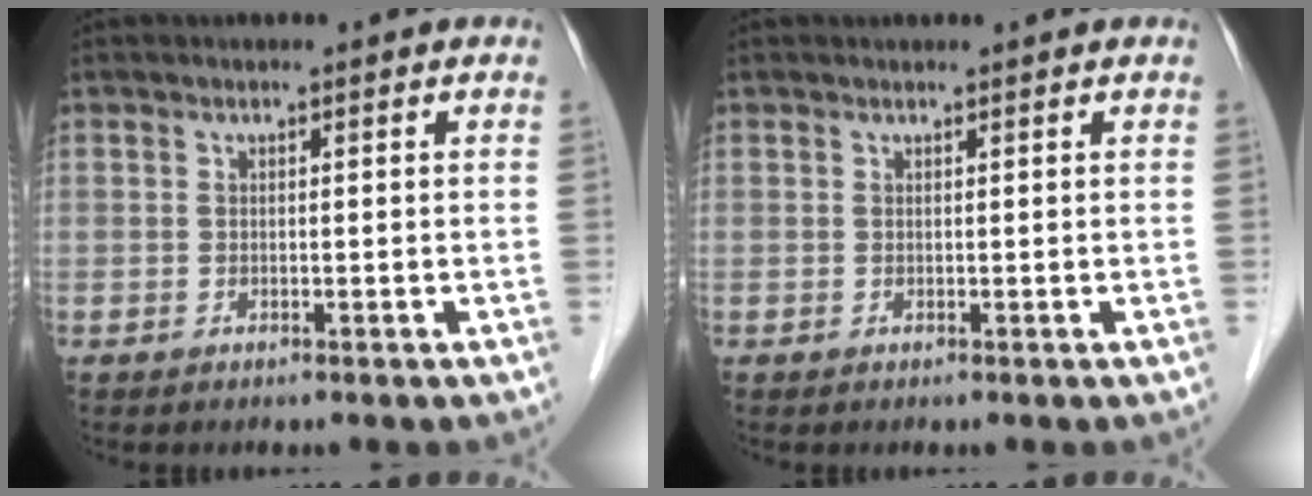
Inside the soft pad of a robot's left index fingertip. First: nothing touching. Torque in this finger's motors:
{"motor_torque": [0.18, -0.14, 0.08, -0.01]}